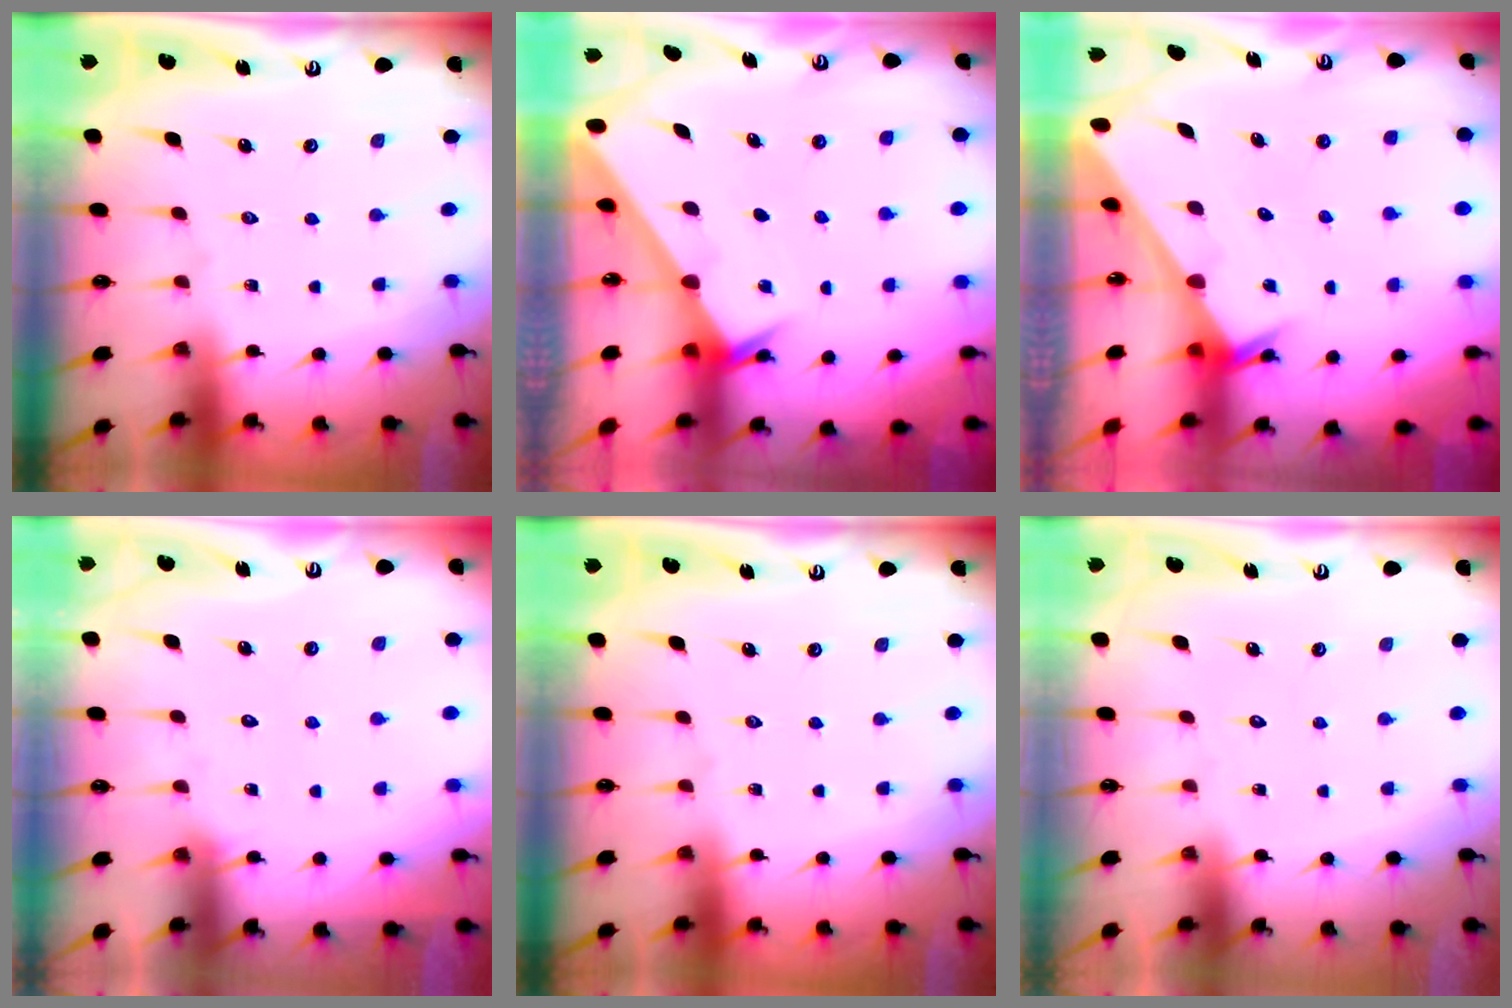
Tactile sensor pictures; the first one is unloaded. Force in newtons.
{"total": 1.9, "press": 1.9, "slide": 0.2}
{"total": 2.1, "press": 2.1, "slide": 0.2}
{"total": 2.0, "press": 2.0, "slide": 0.0}
{"total": 0.0}
{"total": 1.7, "press": 1.6, "slide": 0.2}